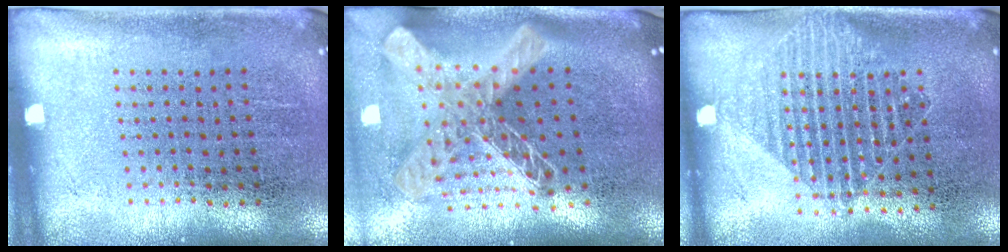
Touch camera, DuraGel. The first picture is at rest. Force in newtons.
{"total": 2.9, "press": 2.0, "slide": 2.0}
{"total": 1.5, "press": 1.3, "slide": 0.8}